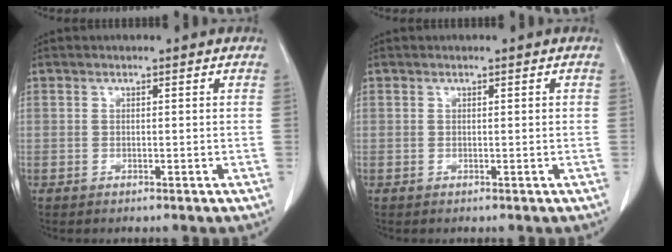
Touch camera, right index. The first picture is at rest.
{"total": 0.0}